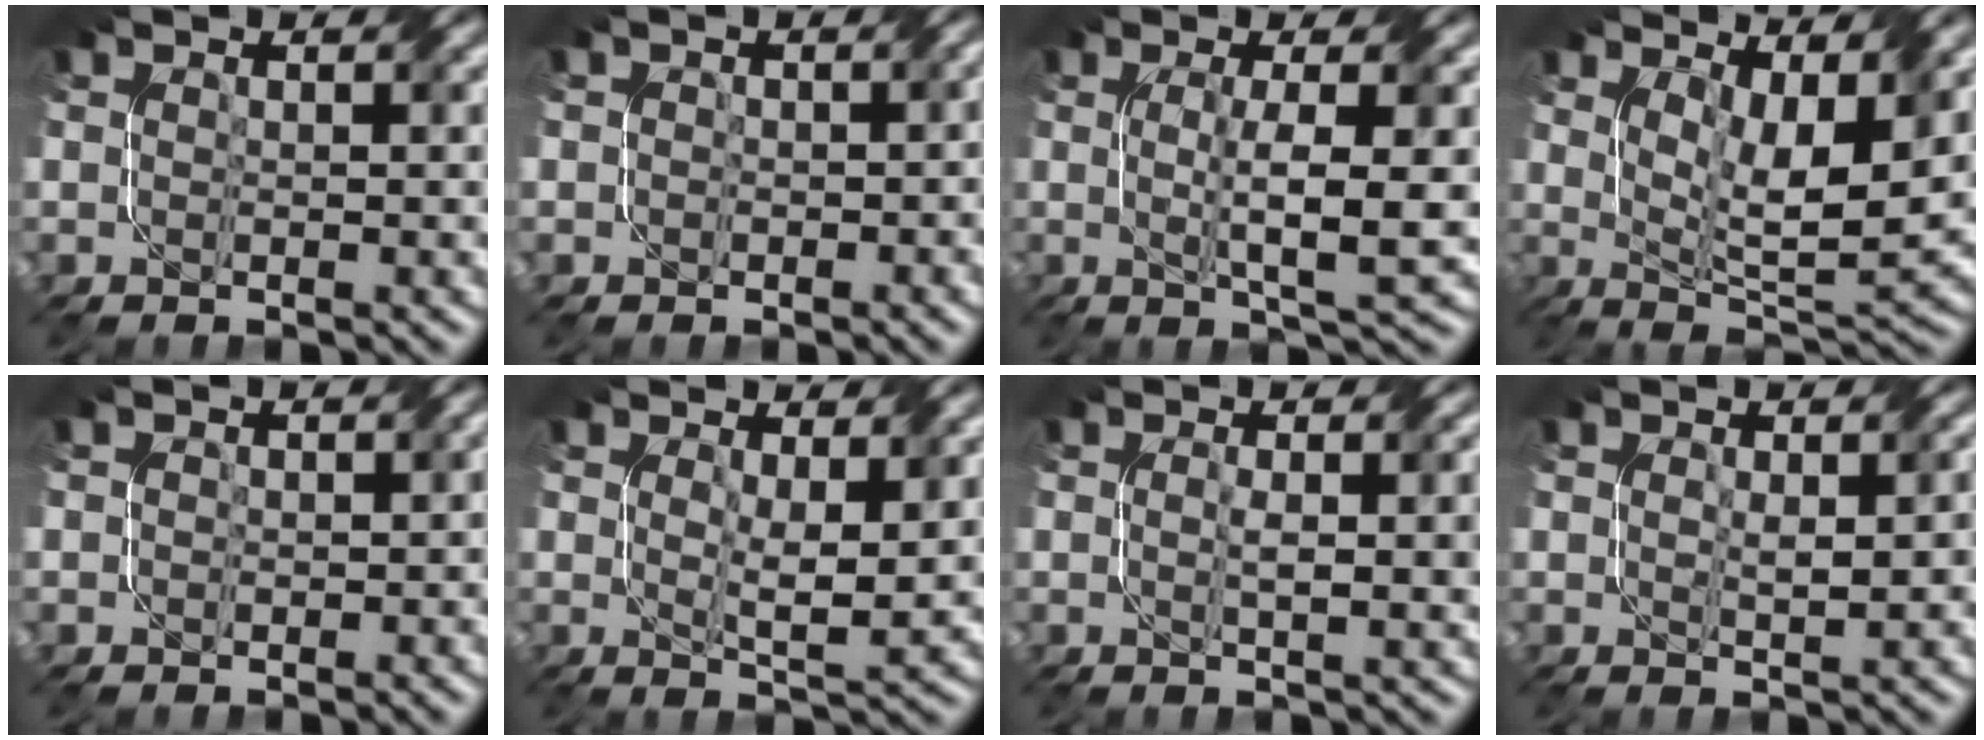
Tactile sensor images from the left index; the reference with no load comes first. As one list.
[{"total": 2.0, "force": [0.0, 1.7, 1.0], "torque": [-0.001, -0.003, -0.004]}, {"total": 5.2, "force": [-0.1, 0.8, 5.1], "torque": [-0.089, -0.003, 0.000]}, {"total": 7.5, "force": [3.1, 2.4, 6.4], "torque": [-0.112, -0.013, 0.060]}, {"total": 1.4, "force": [0.0, 1.2, 0.7], "torque": [-0.004, -0.004, -0.003]}, {"total": 3.2, "force": [1.0, 0.8, 2.9], "torque": [-0.058, -0.008, 0.021]}, {"total": 2.8, "force": [0.2, 0.6, 2.7], "torque": [-0.043, 0.002, 0.002]}, {"total": 2.0, "force": [0.2, 0.7, 1.9], "torque": [-0.036, -0.001, 0.008]}]